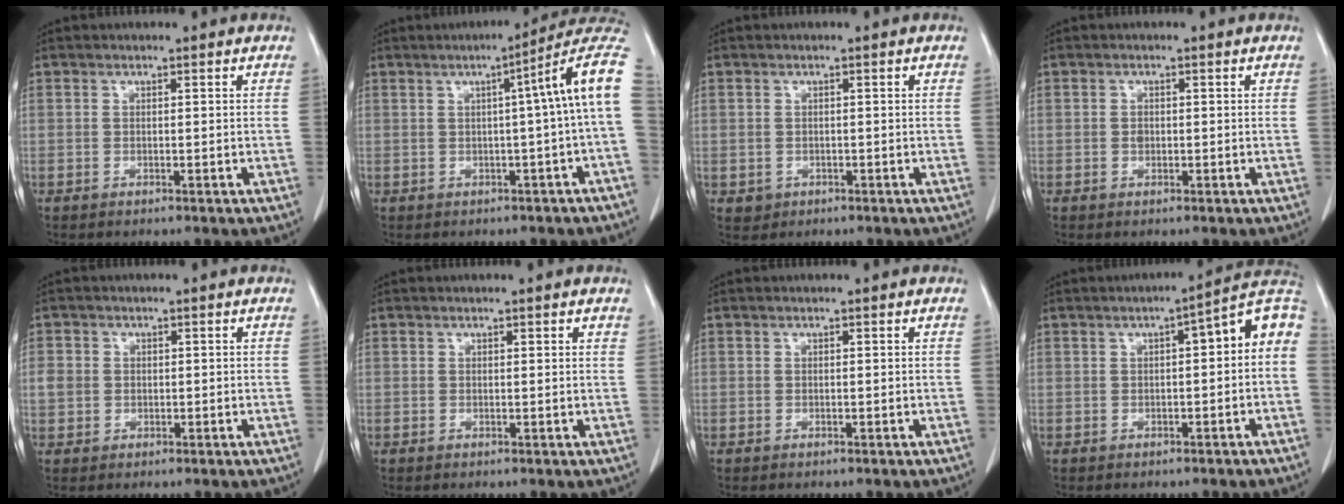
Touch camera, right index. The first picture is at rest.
{"total": 9.5, "force": [1.1, -1.1, 9.4], "torque": [-0.104, 0.030, 0.004]}
{"total": 1.7, "force": [-0.5, 1.6, 0.2], "torque": [-0.001, 0.004, -0.001]}
{"total": 0.9, "force": [-0.1, 0.7, 0.6], "torque": [-0.012, 0.002, 0.000]}
{"total": 3.0, "force": [0.1, 2.7, 1.1], "torque": [-0.021, 0.011, 0.006]}
{"total": 0.8, "force": [0.6, 0.2, 0.4], "torque": [-0.006, 0.001, 0.005]}
{"total": 0.0}
{"total": 7.8, "force": [0.7, 1.8, 7.6], "torque": [-0.100, 0.036, 0.003]}